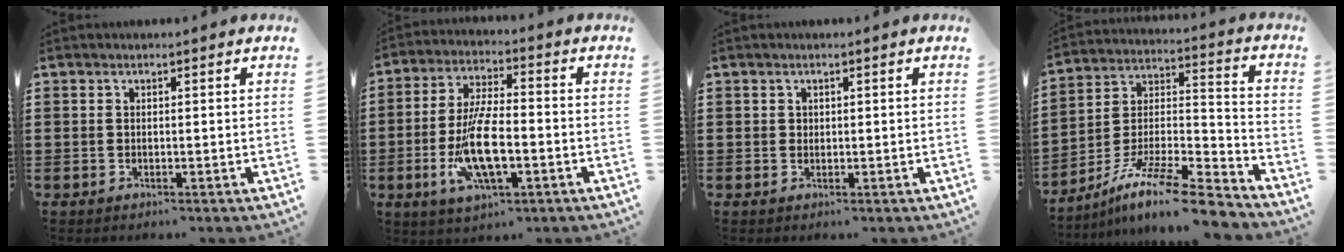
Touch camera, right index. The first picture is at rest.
{"total": 10.9, "force": [-2.9, 3.5, 9.9], "torque": [-0.207, -0.013, -0.053]}
{"total": 0.7, "force": [0.3, 0.6, 0.1], "torque": [-0.004, 0.003, 0.007]}
{"total": 11.7, "force": [-9.5, 1.6, 6.7], "torque": [-0.116, 0.017, -0.182]}